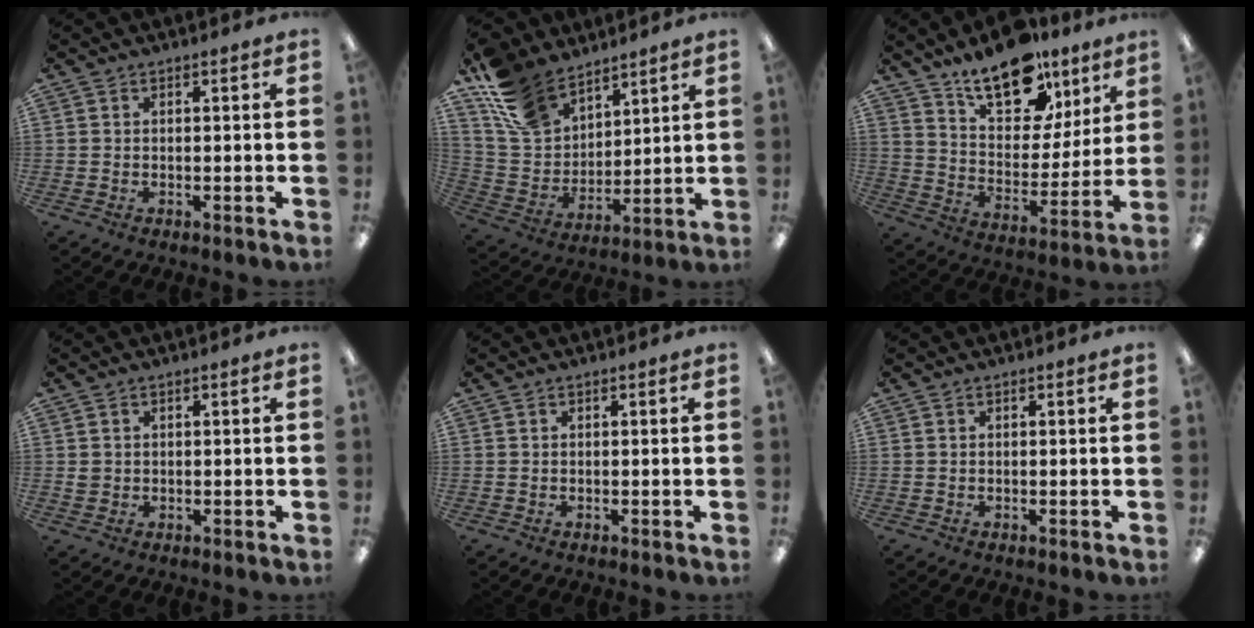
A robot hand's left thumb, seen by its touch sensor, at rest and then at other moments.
{"total": 15.4, "force": [11.6, 8.8, 5.1], "torque": [-0.127, -0.059, 0.230]}
{"total": 18.3, "force": [13.3, 8.9, 8.8], "torque": [-0.136, -0.082, 0.234]}
{"total": 1.6, "force": [0.3, 1.5, 0.4], "torque": [-0.009, 0.003, 0.004]}
{"total": 0.0}
{"total": 0.0}